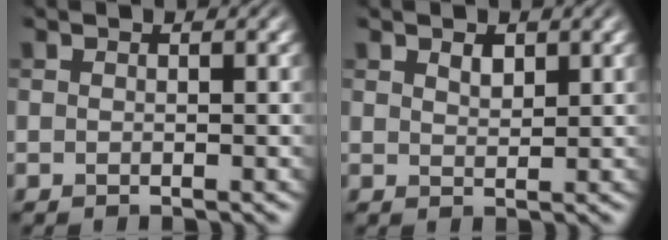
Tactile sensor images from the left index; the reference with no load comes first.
{"total": 1.3, "force": [0.9, 0.6, 0.7], "torque": [-0.013, -0.001, 0.018]}